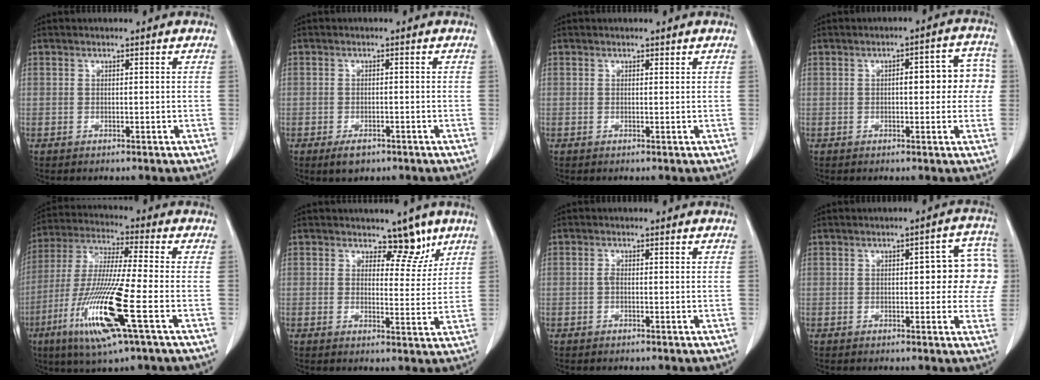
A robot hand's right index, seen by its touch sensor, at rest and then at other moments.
{"total": 2.7, "force": [-1.6, 1.6, 1.4], "torque": [-0.023, -0.001, -0.019]}
{"total": 0.6, "force": [0.5, 0.2, 0.1], "torque": [-0.004, -0.004, 0.007]}
{"total": 7.9, "force": [0.8, 2.8, 7.3], "torque": [-0.083, 0.034, 0.006]}
{"total": 16.3, "force": [-6.1, 0.4, 15.2], "torque": [-0.317, -0.026, -0.117]}
{"total": 4.9, "force": [3.6, 2.8, 1.9], "torque": [-0.003, -0.007, 0.049]}
{"total": 1.0, "force": [-0.1, 0.5, 0.9], "torque": [-0.016, 0.003, -0.002]}
{"total": 9.5, "force": [1.3, 3.4, 8.8], "torque": [-0.081, 0.029, 0.009]}